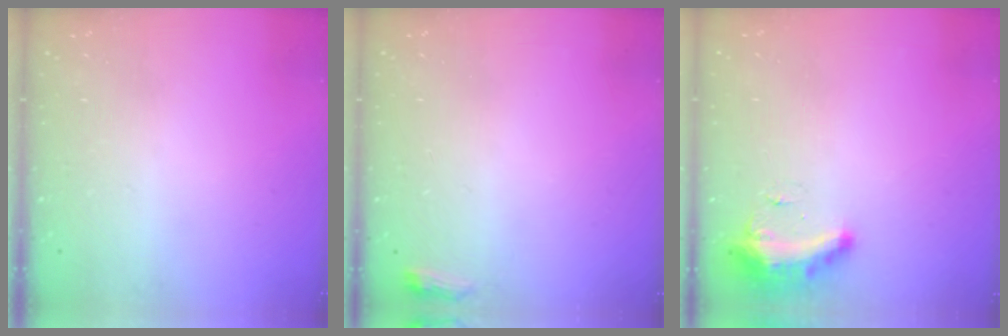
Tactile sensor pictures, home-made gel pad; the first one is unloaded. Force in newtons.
{"total": 4.7, "press": 4.6, "slide": 0.8}
{"total": 9.2, "press": 9.1, "slide": 0.5}